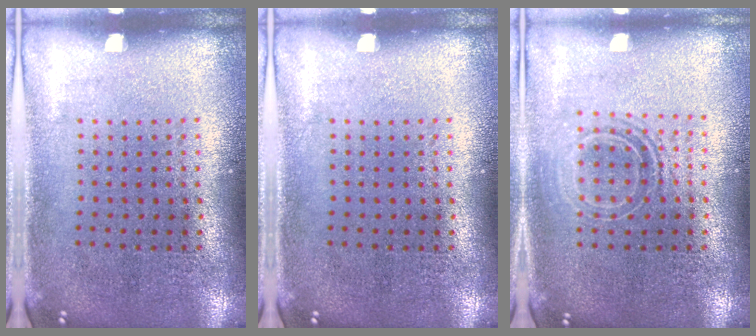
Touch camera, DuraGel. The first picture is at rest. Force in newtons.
{"total": 0.0}
{"total": 1.6, "press": 1.2, "slide": 1.0}